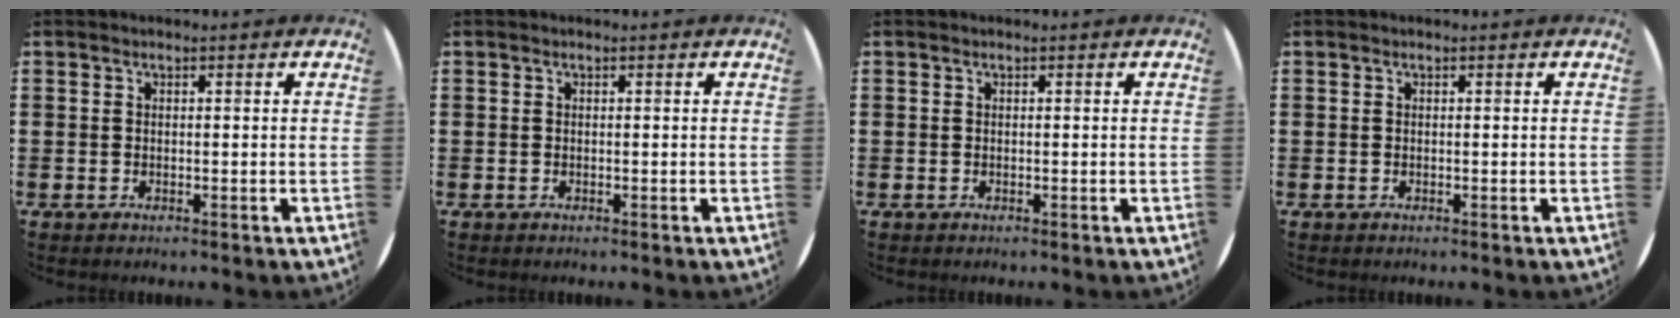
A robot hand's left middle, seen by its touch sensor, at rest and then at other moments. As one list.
[{"total": 0.0}, {"total": 0.0}, {"total": 0.0}]